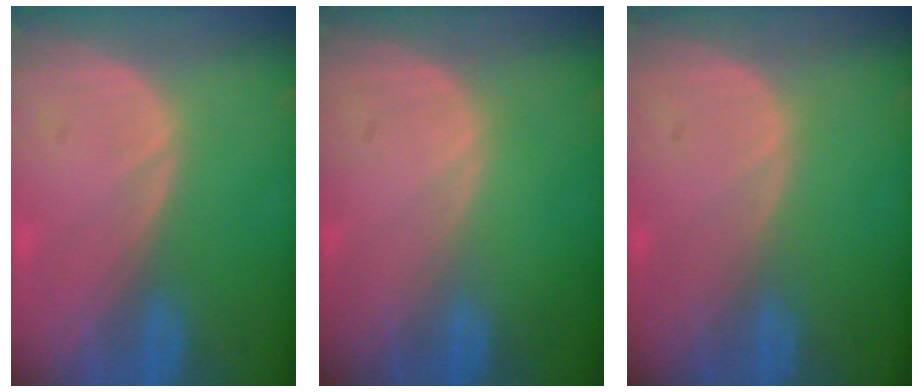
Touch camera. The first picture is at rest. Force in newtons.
{"total": 0.0}
{"total": 0.0}